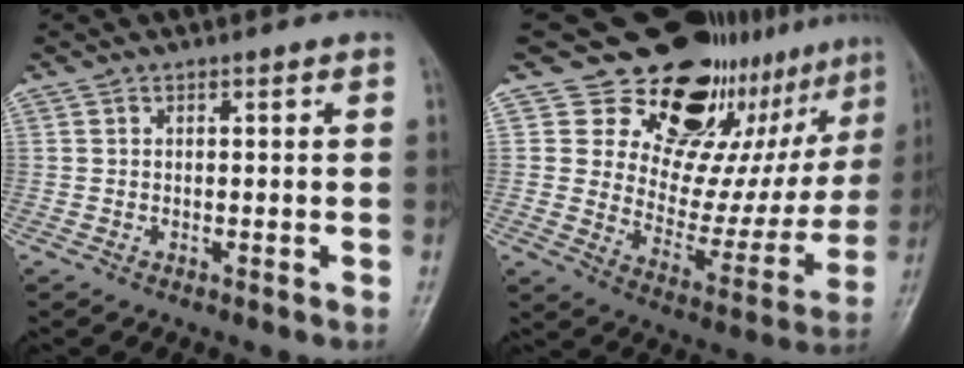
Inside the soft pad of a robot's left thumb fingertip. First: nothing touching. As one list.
[{"total": 25.2, "force": [17.0, 13.0, 13.2], "torque": [-0.133, -0.097, 0.240]}]